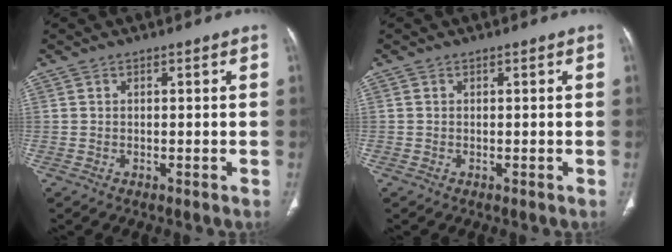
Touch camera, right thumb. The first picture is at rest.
{"total": 0.0}